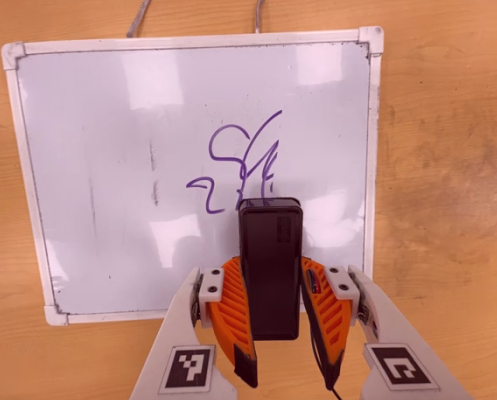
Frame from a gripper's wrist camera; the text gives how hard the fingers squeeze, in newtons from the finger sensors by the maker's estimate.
{"total": 7.5, "left": 5.9, "right": 9.2}